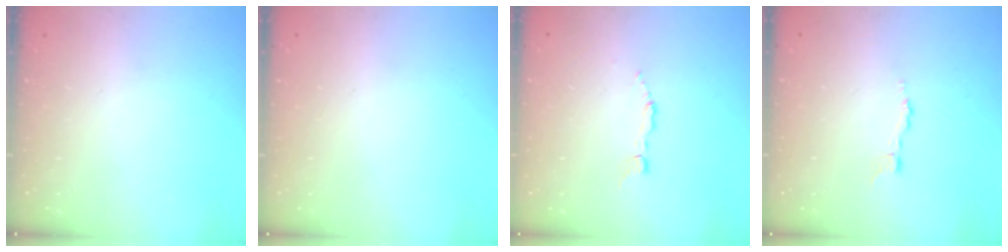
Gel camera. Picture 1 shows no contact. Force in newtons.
{"total": 0.0}
{"total": 2.8, "press": 2.8, "slide": 0.4}
{"total": 2.9, "press": 2.9, "slide": 0.3}